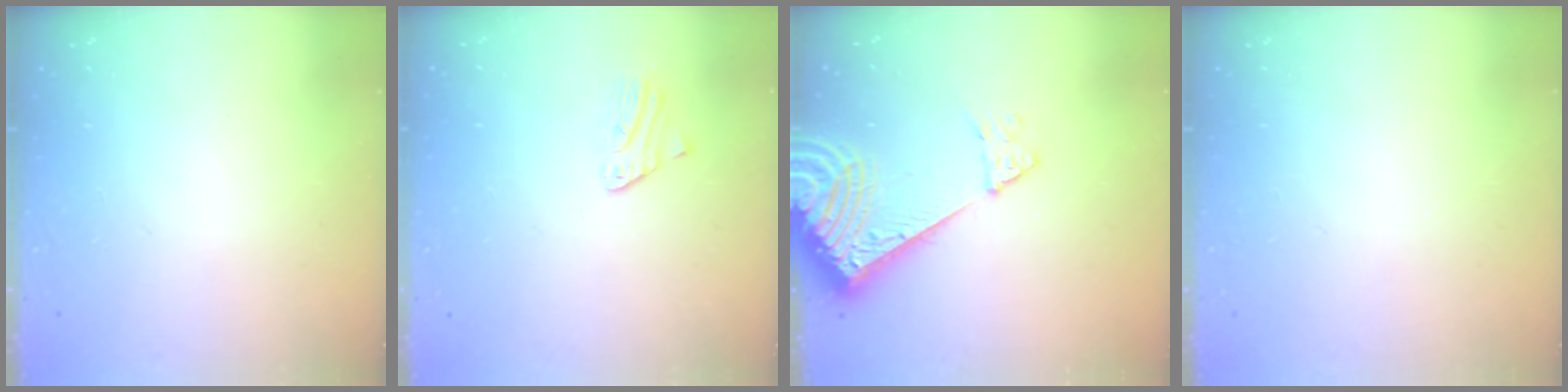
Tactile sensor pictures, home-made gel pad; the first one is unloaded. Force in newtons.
{"total": 1.8, "press": 1.8, "slide": 0.1}
{"total": 9.2, "press": 9.2, "slide": 1.2}
{"total": 0.0}